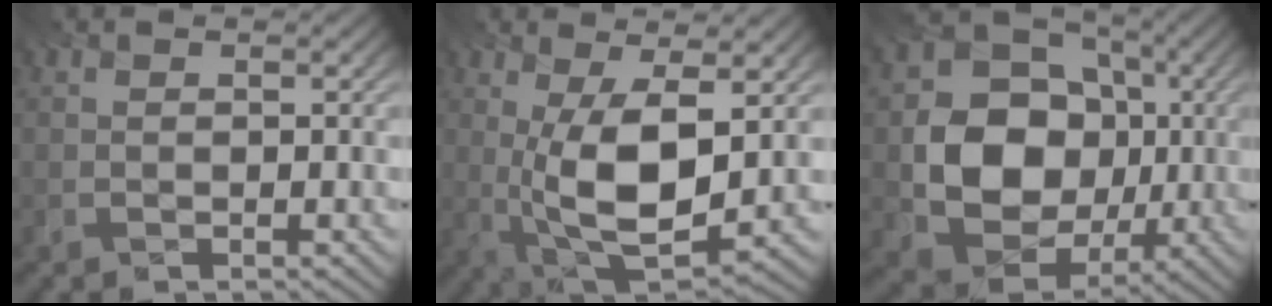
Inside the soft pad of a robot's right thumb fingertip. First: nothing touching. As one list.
[{"total": 10.6, "force": [-0.2, 4.5, 9.6], "torque": [-0.194, -0.009, -0.001]}, {"total": 13.1, "force": [-1.8, 11.1, 6.7], "torque": [-0.131, -0.025, -0.037]}]